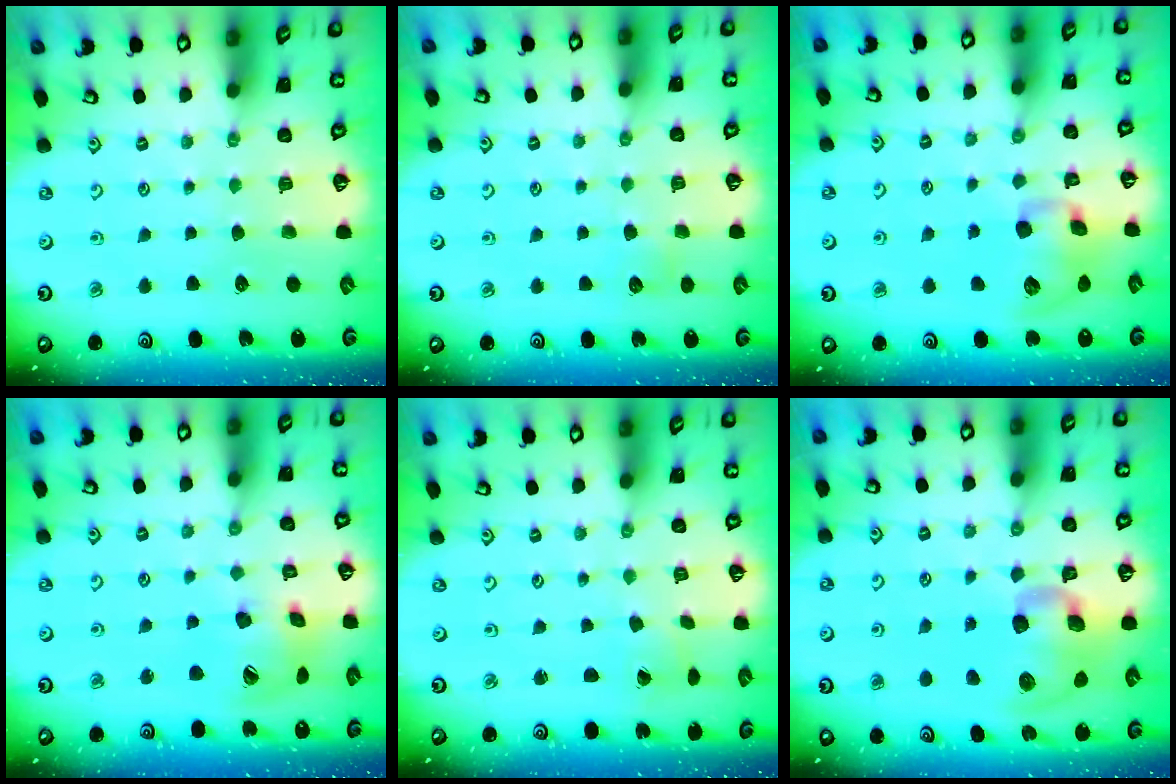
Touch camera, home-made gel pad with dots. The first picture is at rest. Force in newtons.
{"total": 3.7, "press": 3.7, "slide": 0.4}
{"total": 12.4, "press": 12.3, "slide": 1.7}
{"total": 14.6, "press": 14.4, "slide": 2.3}
{"total": 1.1, "press": 1.1, "slide": 0.0}
{"total": 14.3, "press": 14.1, "slide": 2.1}